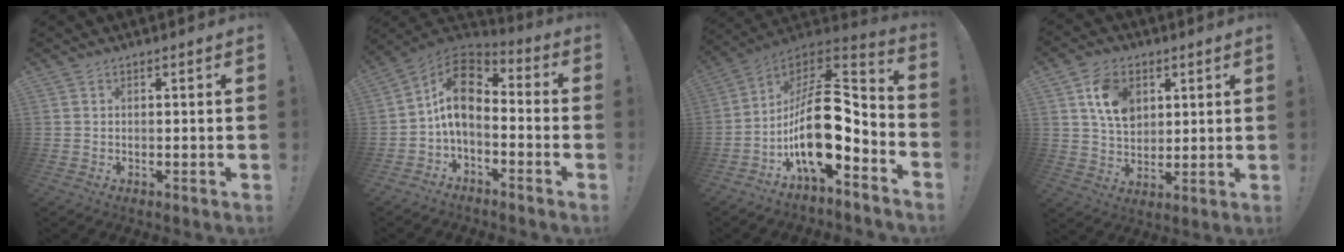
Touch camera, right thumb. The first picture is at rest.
{"total": 11.9, "force": [0.5, 7.7, 9.0], "torque": [-0.157, 0.003, 0.014]}
{"total": 21.0, "force": [-4.6, 10.0, 18.0], "torque": [-0.317, 0.017, -0.073]}
{"total": 11.9, "force": [5.0, 8.6, 6.4], "torque": [-0.101, -0.006, 0.098]}